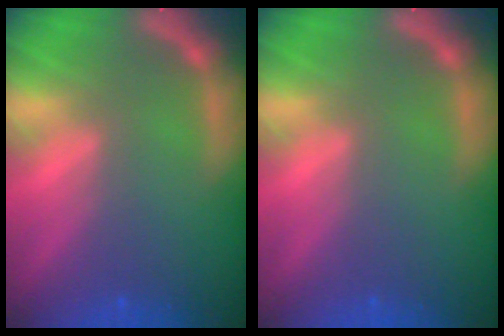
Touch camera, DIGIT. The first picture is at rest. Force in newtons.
{"total": 0.0}